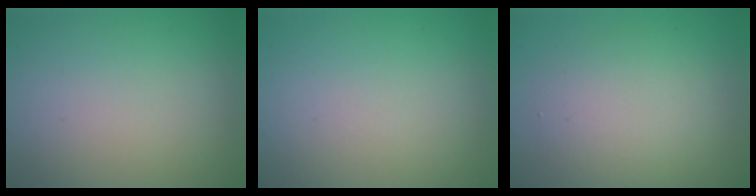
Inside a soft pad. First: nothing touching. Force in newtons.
{"total": 0.0}
{"total": 3.7, "press": 3.7, "slide": 0.2}